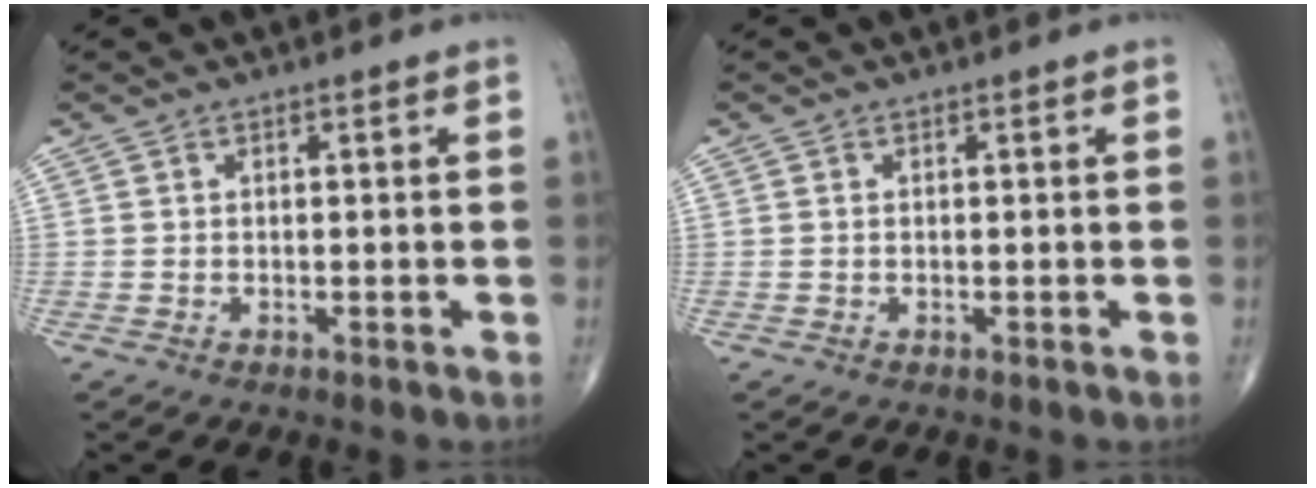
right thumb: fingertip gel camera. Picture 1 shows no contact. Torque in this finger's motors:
{"motor_torque": [-0.01, 0.00, -0.14, -0.01, 0.05]}